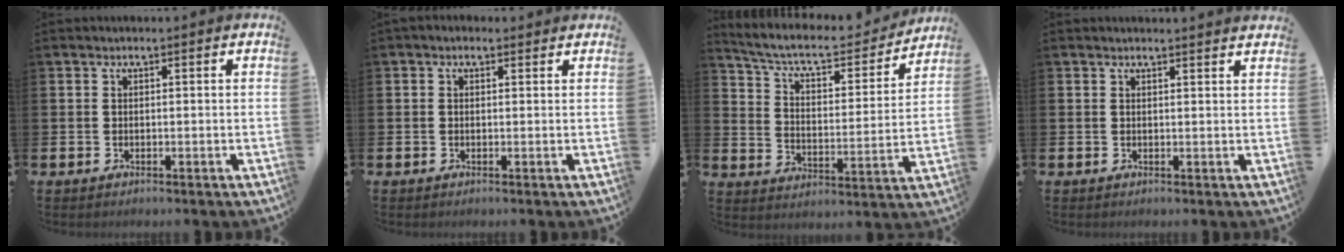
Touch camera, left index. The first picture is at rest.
{"total": 0.7, "force": [0.3, 0.5, 0.4], "torque": [-0.003, 0.003, 0.003]}
{"total": 7.7, "force": [6.7, 2.2, 3.0], "torque": [-0.087, -0.048, 0.111]}
{"total": 1.2, "force": [1.2, -0.1, -0.1], "torque": [0.010, -0.011, 0.020]}